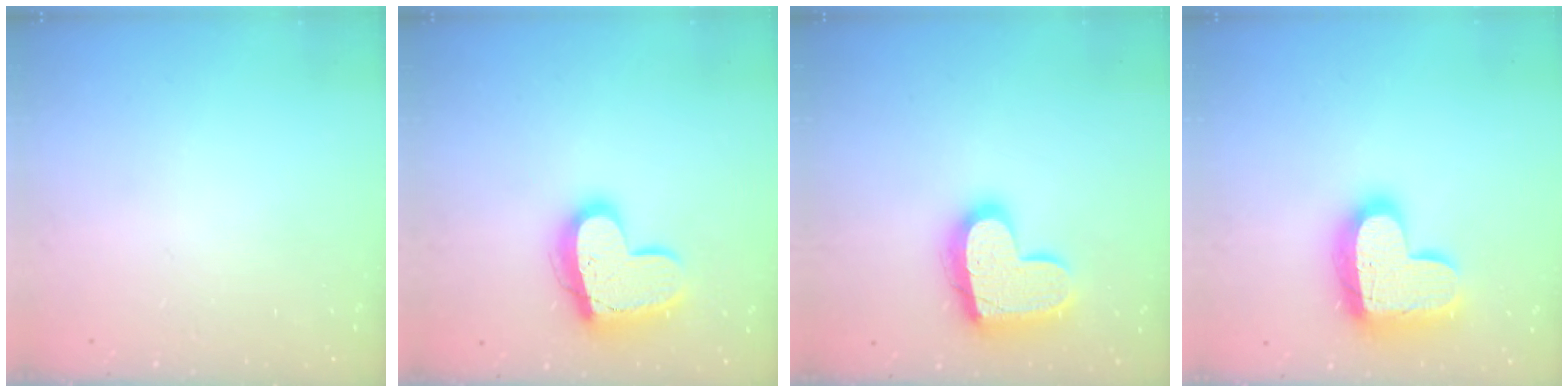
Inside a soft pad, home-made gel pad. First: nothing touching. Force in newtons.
{"total": 16.8, "press": 16.7, "slide": 1.5}
{"total": 18.3, "press": 18.3, "slide": 1.2}
{"total": 19.8, "press": 19.8, "slide": 1.5}